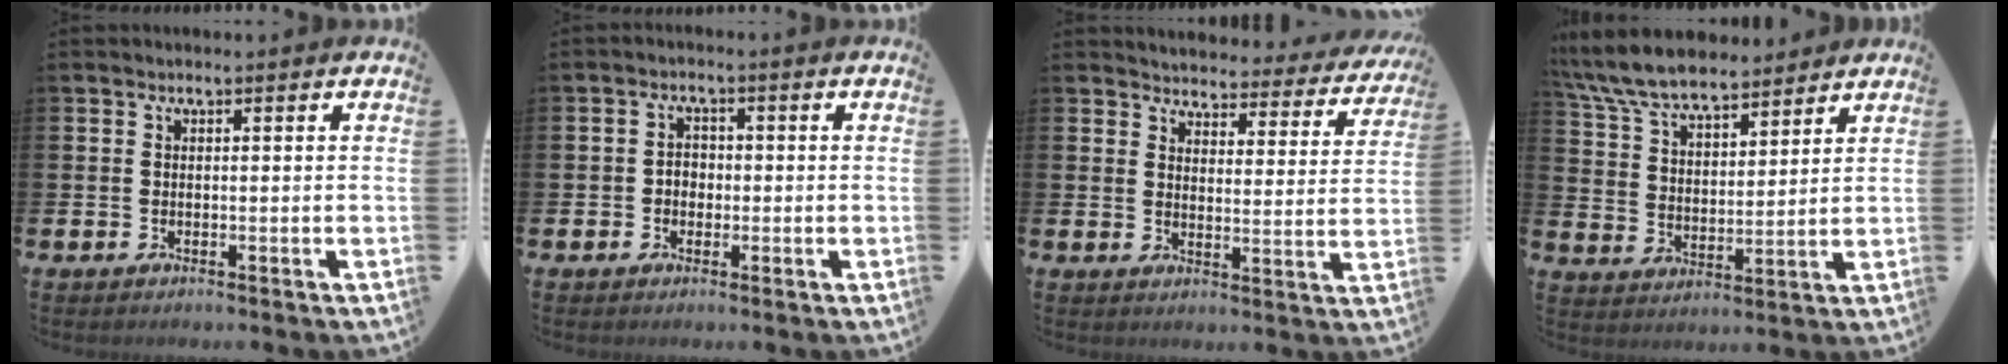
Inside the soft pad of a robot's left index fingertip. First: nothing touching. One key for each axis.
{"total": 2.1, "fx": -0.5, "fy": 1.8, "fz": 1.0, "tx": -0.012, "ty": 0.003, "tz": -0.015}
{"total": 3.5, "fx": 3.4, "fy": 0.8, "fz": 0.0, "tx": -0.016, "ty": -0.034, "tz": 0.052}
{"total": 8.4, "fx": 7.8, "fy": 2.0, "fz": 2.4, "tx": -0.085, "ty": -0.034, "tz": 0.144}